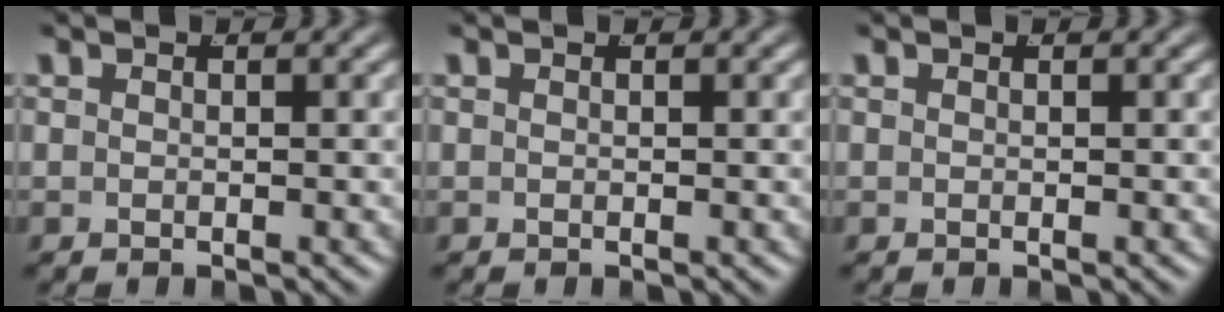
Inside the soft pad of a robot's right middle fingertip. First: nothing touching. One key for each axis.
{"total": 0.0}
{"total": 0.0}